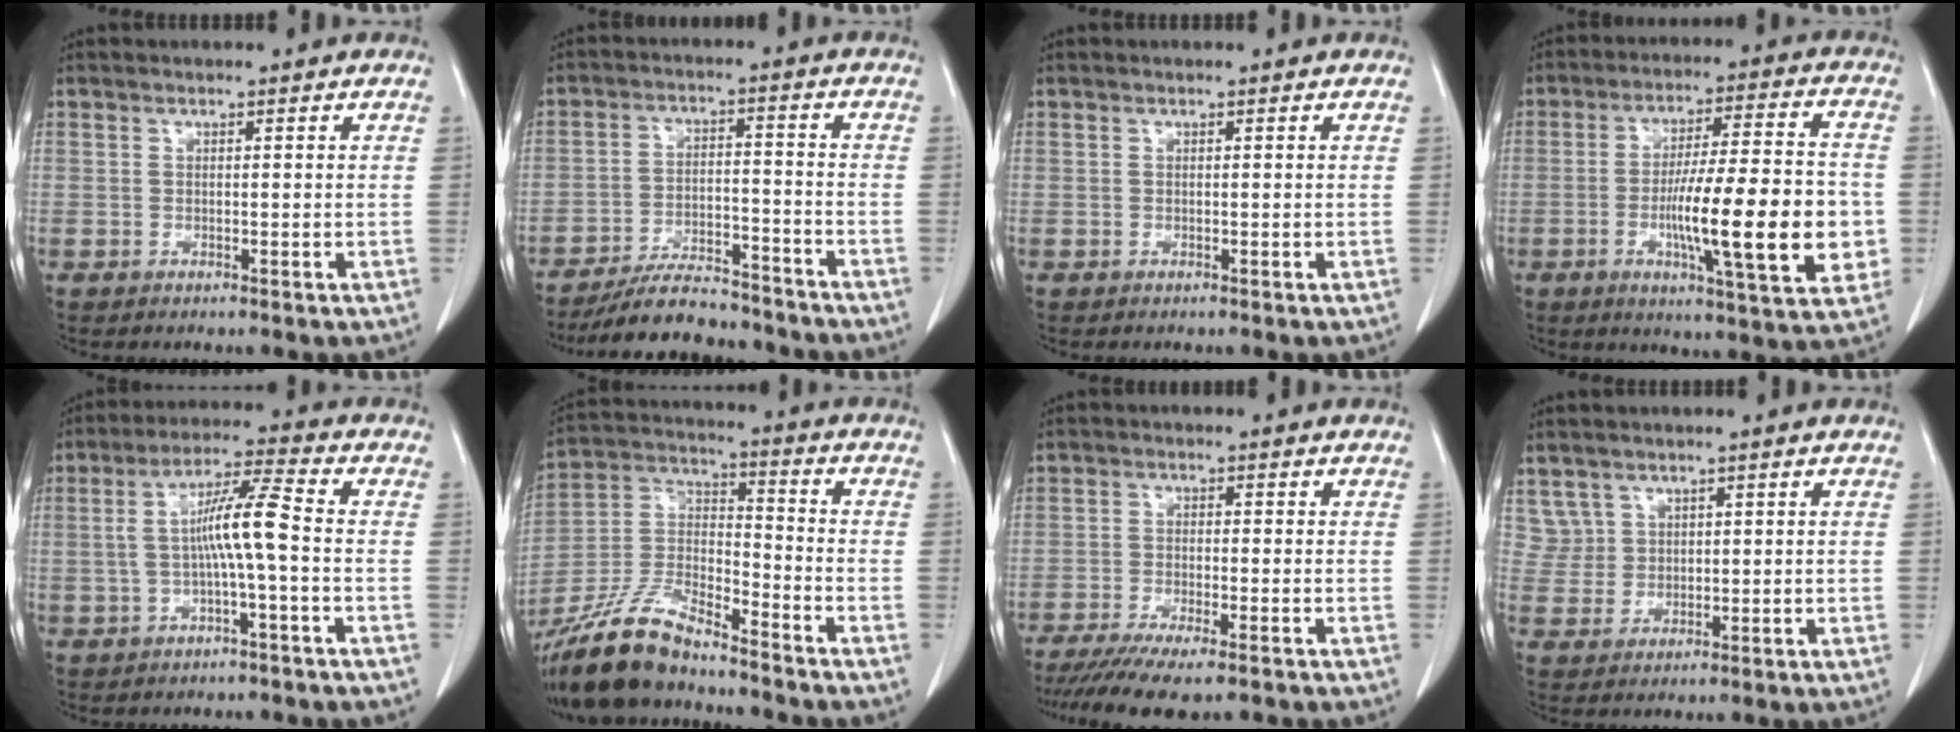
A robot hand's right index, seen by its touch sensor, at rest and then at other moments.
{"total": 12.0, "force": [-11.0, 2.6, 4.2], "torque": [-0.065, 0.008, -0.177]}
{"total": 0.0}
{"total": 17.3, "force": [-3.4, 2.3, 16.8], "torque": [-0.244, 0.002, -0.047]}
{"total": 7.6, "force": [-0.6, 0.0, 7.6], "torque": [-0.138, 0.021, -0.011]}
{"total": 14.6, "force": [-12.6, 2.7, 6.9], "torque": [-0.144, -0.001, -0.239]}
{"total": 10.0, "force": [-7.9, 1.0, 5.9], "torque": [-0.087, -0.019, -0.124]}
{"total": 3.7, "force": [2.3, 2.8, -0.4], "torque": [0.024, 0.006, 0.046]}